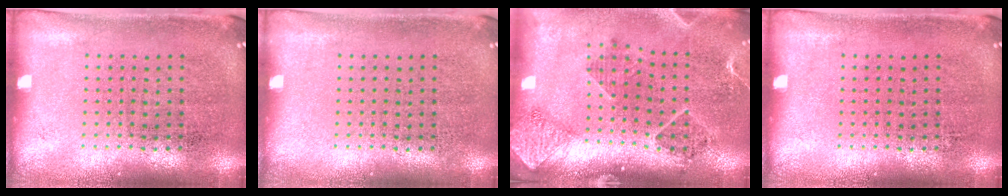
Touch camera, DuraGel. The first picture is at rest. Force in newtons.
{"total": 0.0}
{"total": 1.4, "press": 1.4, "slide": 0.1}
{"total": 0.0}